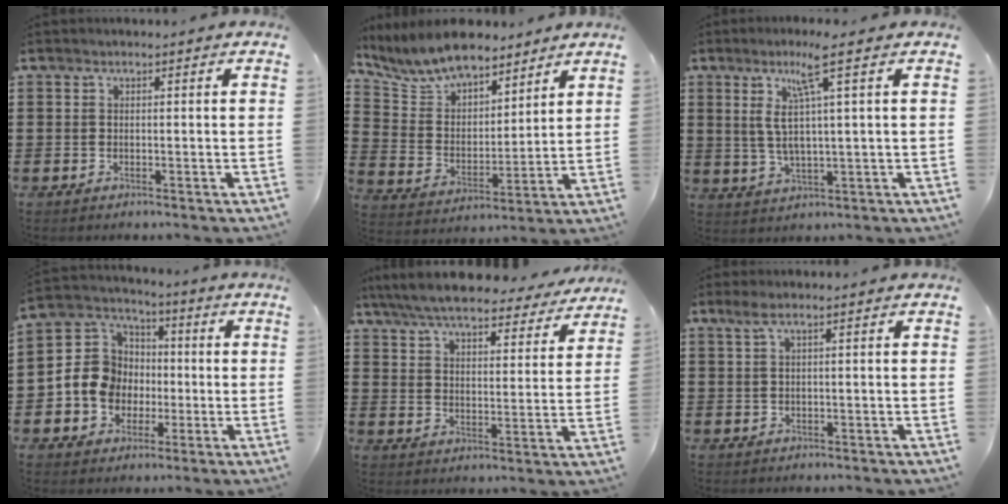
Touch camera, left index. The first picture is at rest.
{"total": 9.2, "force": [8.4, 2.7, 2.6], "torque": [-0.090, -0.036, 0.158]}
{"total": 7.5, "force": [3.3, 0.1, 6.8], "torque": [-0.153, -0.006, 0.049]}
{"total": 9.0, "force": [-1.1, 8.5, 2.6], "torque": [-0.104, 0.010, -0.023]}
{"total": 7.3, "force": [6.8, 0.7, 2.6], "torque": [-0.079, -0.035, 0.120]}
{"total": 1.6, "force": [0.3, 0.1, 1.5], "torque": [-0.029, -0.001, 0.006]}